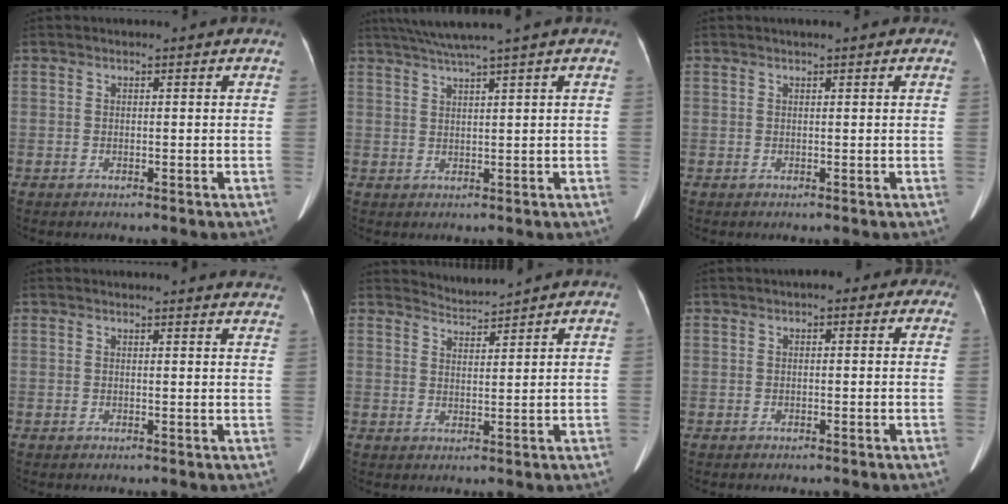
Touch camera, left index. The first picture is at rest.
{"total": 5.4, "force": [4.2, -1.6, 3.1], "torque": [-0.055, 0.015, 0.078]}
{"total": 1.5, "force": [0.9, 0.3, 1.1], "torque": [-0.019, 0.012, 0.009]}
{"total": 8.7, "force": [8.5, 0.8, 1.9], "torque": [-0.003, -0.017, 0.064]}
{"total": 3.0, "force": [2.6, -1.1, -0.8], "torque": [0.005, -0.008, 0.058]}
{"total": 2.5, "force": [0.5, 1.6, 1.9], "torque": [-0.017, 0.015, -0.009]}